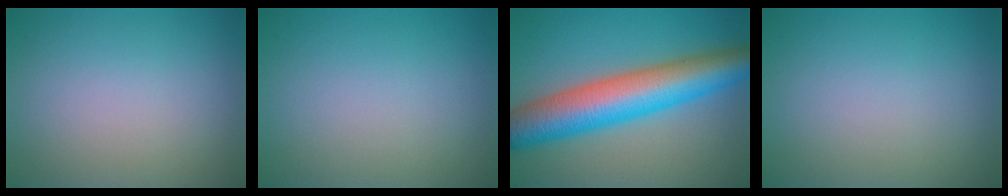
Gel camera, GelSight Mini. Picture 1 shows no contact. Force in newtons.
{"total": 0.0}
{"total": 10.4, "press": 10.4, "slide": 0.2}
{"total": 0.0}